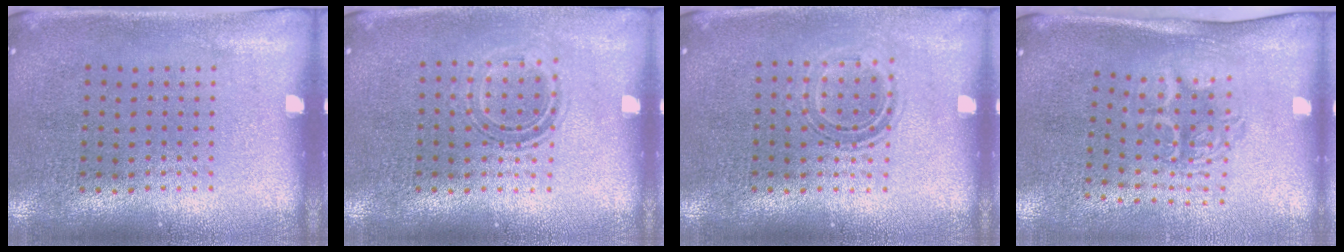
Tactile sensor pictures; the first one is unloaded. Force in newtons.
{"total": 1.1, "press": 1.0, "slide": 0.5}
{"total": 1.1, "press": 1.0, "slide": 0.5}
{"total": 1.7, "press": 1.3, "slide": 1.1}